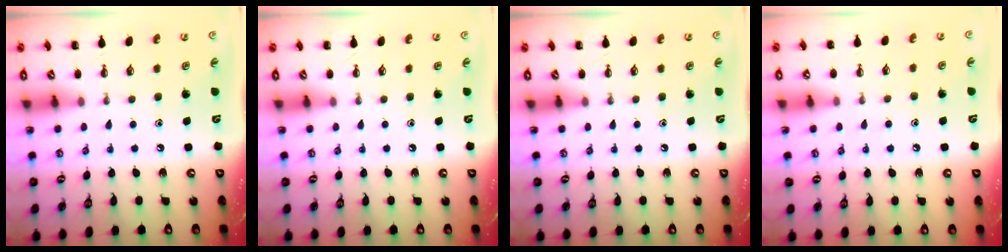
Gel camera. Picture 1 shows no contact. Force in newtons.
{"total": 0.0}
{"total": 0.0}
{"total": 4.8, "press": 4.6, "slide": 1.4}